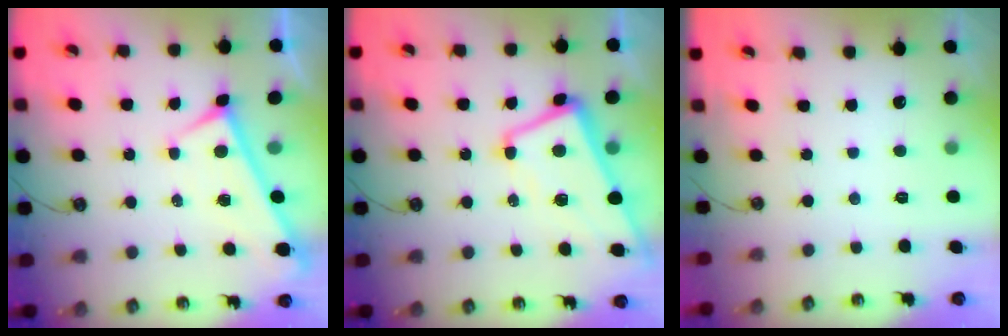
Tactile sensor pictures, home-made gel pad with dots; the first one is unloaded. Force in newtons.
{"total": 3.2, "press": 3.0, "slide": 1.1}
{"total": 0.0}